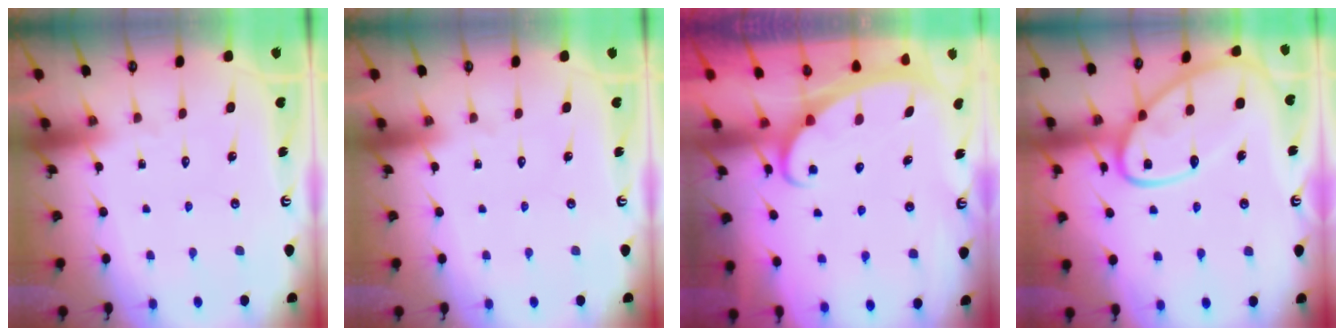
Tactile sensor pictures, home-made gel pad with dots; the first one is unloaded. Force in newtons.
{"total": 0.0}
{"total": 2.3, "press": 2.3, "slide": 0.3}
{"total": 15.8, "press": 15.8, "slide": 1.2}